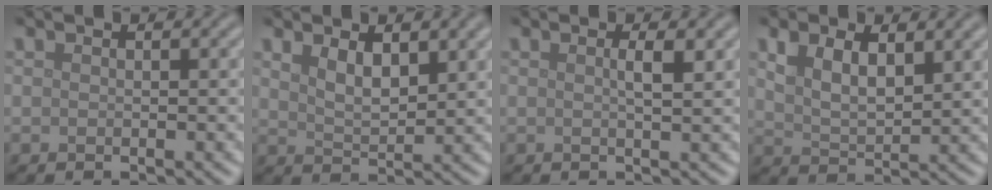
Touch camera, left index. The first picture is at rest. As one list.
[{"total": 3.4, "force": [1.9, 1.3, 2.5], "torque": [-0.049, -0.004, 0.039]}, {"total": 1.8, "force": [0.5, 0.3, 1.7], "torque": [-0.025, 0.003, 0.003]}, {"total": 4.2, "force": [2.2, 1.9, 3.0], "torque": [-0.065, -0.003, 0.045]}]